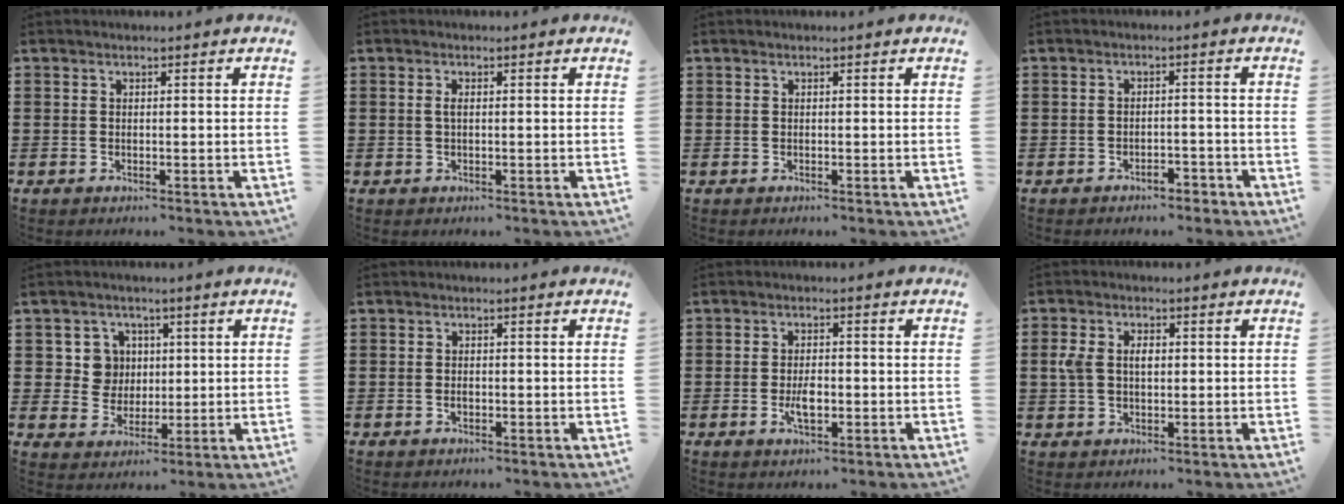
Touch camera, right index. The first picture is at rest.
{"total": 1.1, "force": [0.0, 0.3, 1.1], "torque": [-0.029, -0.001, -0.003]}
{"total": 0.0}
{"total": 2.2, "force": [-2.1, 0.5, 0.5], "torque": [-0.014, 0.001, -0.043]}
{"total": 5.7, "force": [1.2, 5.3, 1.6], "torque": [-0.058, 0.018, 0.022]}
{"total": 0.9, "force": [-0.3, 0.5, 0.7], "torque": [-0.015, -0.002, -0.006]}
{"total": 3.6, "force": [-0.9, 1.4, 3.2], "torque": [-0.071, -0.004, -0.019]}
{"total": 3.6, "force": [0.4, 2.3, 2.8], "torque": [-0.067, 0.008, 0.003]}